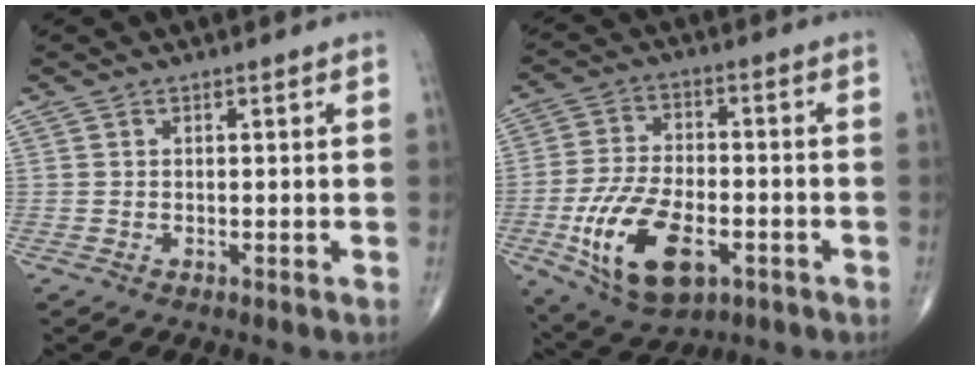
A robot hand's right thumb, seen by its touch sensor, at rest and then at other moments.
{"total": 16.3, "force": [-5.6, 8.7, 12.6], "torque": [-0.229, 0.011, -0.092]}